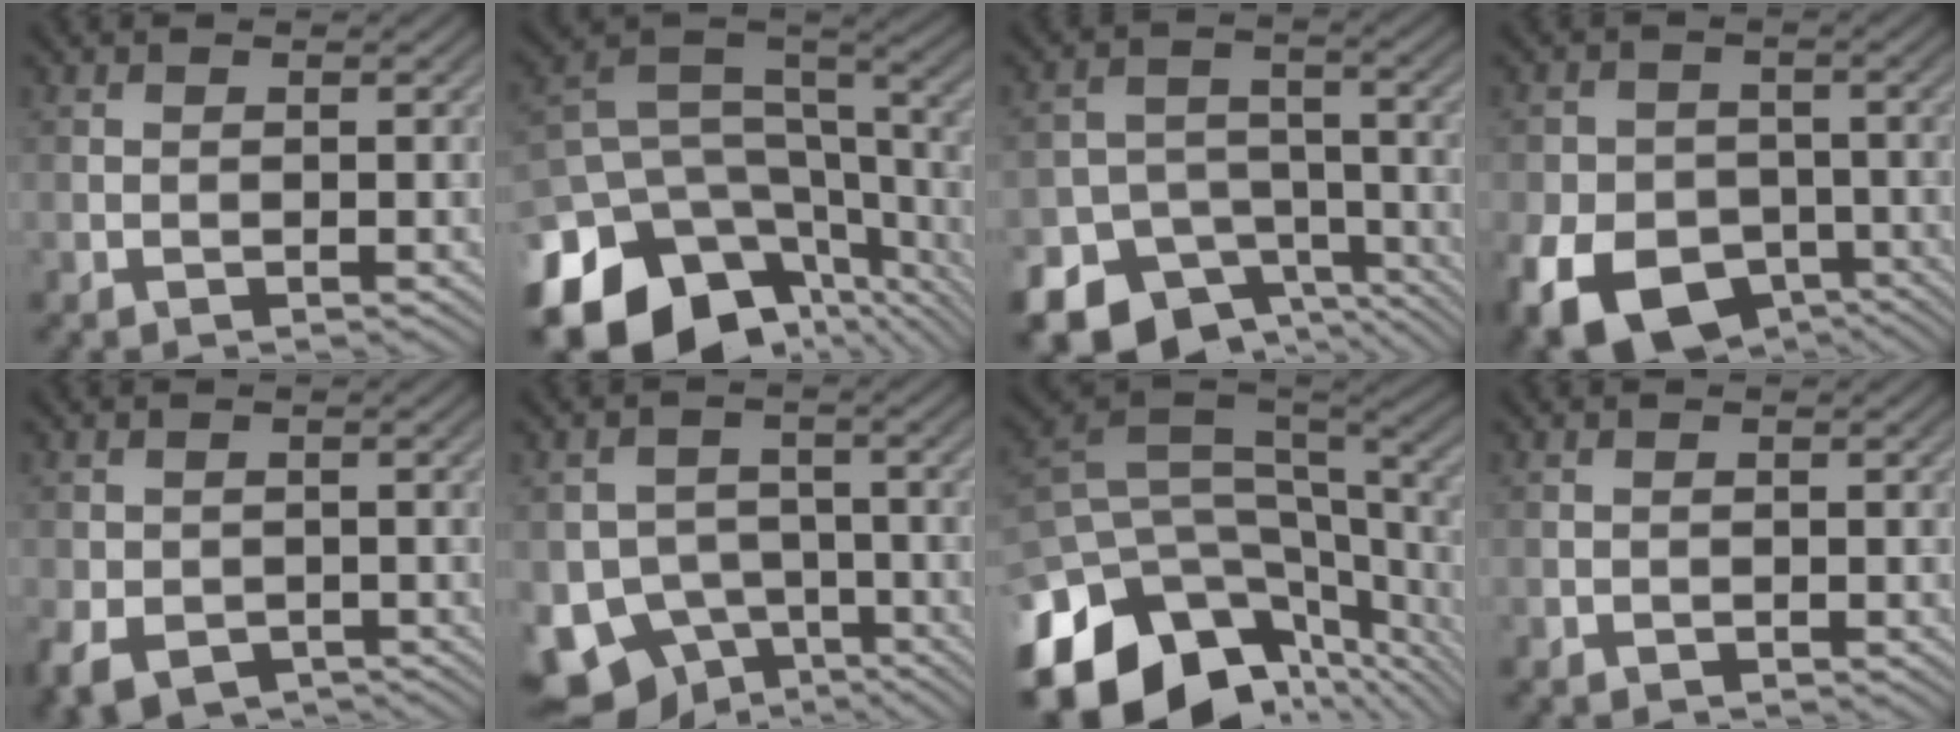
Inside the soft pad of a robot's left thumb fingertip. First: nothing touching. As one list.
[{"total": 16.4, "force": [-8.7, 11.0, 8.7], "torque": [-0.214, -0.034, -0.115]}, {"total": 14.3, "force": [-10.0, 9.4, 3.8], "torque": [-0.091, -0.044, -0.140]}, {"total": 13.4, "force": [-6.7, 9.9, 6.1], "torque": [-0.130, -0.048, -0.118]}, {"total": 4.9, "force": [-2.3, 3.5, 2.4], "torque": [-0.055, -0.022, -0.037]}, {"total": 10.4, "force": [-6.3, 7.5, 3.5], "torque": [-0.067, -0.017, -0.105]}, {"total": 16.6, "force": [-8.0, 9.9, 10.7], "torque": [-0.245, -0.021, -0.116]}, {"total": 0.0}]